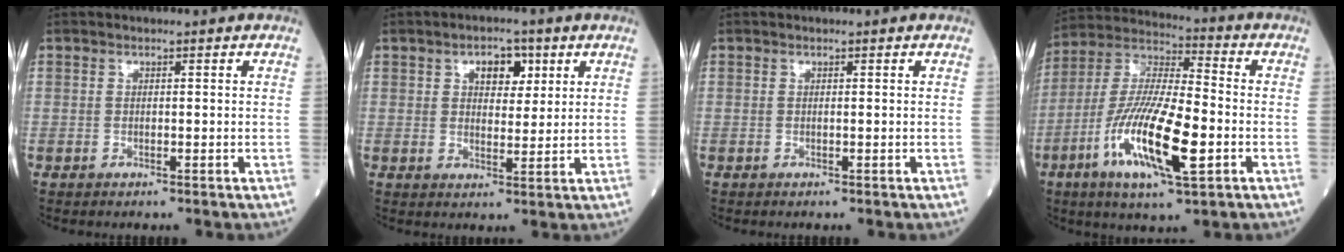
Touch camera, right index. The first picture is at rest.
{"total": 4.9, "force": [2.2, 2.7, 3.5], "torque": [-0.049, 0.009, 0.033]}
{"total": 0.0}
{"total": 16.7, "force": [-5.0, 3.3, 15.6], "torque": [-0.317, -0.012, -0.089]}